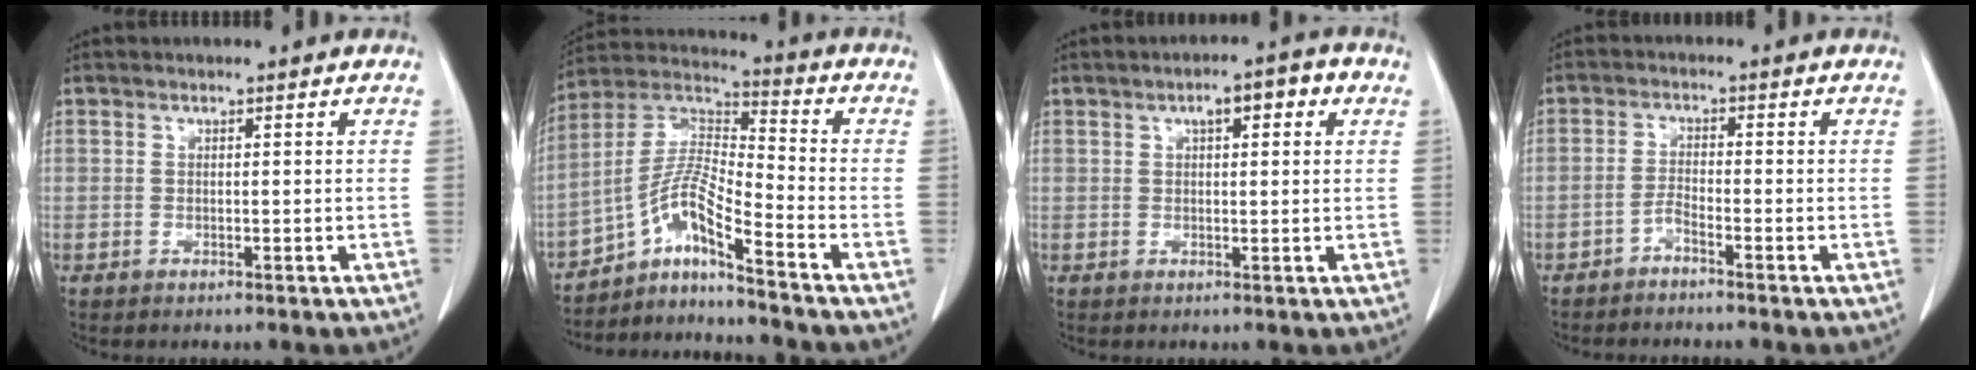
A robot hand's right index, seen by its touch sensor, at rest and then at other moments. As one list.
[{"total": 9.7, "force": [-6.9, -0.8, 6.8], "torque": [-0.145, 0.014, -0.128]}, {"total": 4.9, "force": [1.9, 1.3, 4.3], "torque": [-0.065, 0.017, 0.024]}, {"total": 2.2, "force": [-1.9, -0.3, 1.2], "torque": [-0.023, 0.002, -0.038]}]